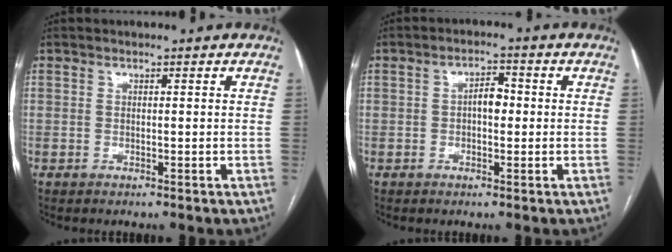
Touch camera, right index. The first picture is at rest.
{"total": 3.3, "force": [-0.1, 1.6, 2.9], "torque": [-0.044, 0.013, -0.002]}